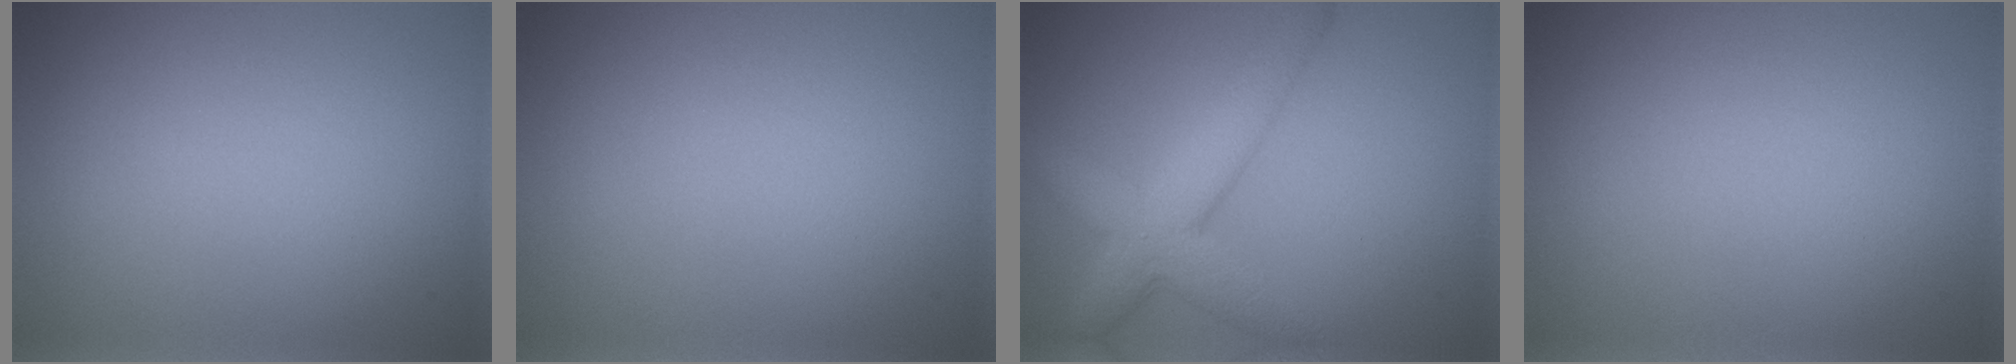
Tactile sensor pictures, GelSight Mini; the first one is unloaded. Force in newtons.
{"total": 0.0}
{"total": 5.9, "press": 5.9, "slide": 0.2}
{"total": 0.0}